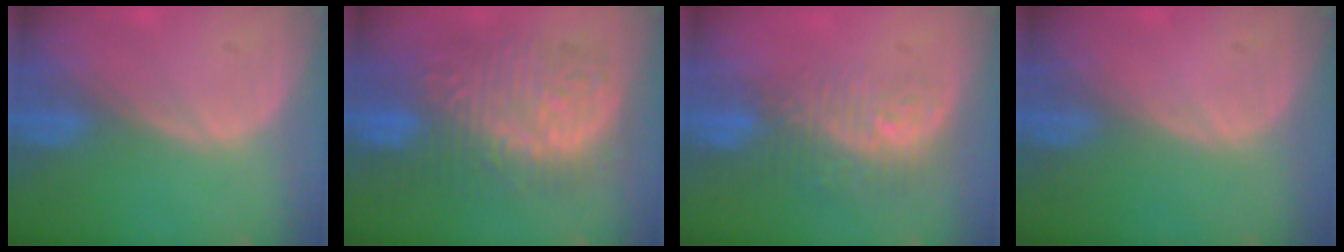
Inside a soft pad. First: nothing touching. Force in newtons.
{"total": 12.8, "press": 12.7, "slide": 1.2}
{"total": 9.6, "press": 8.0, "slide": 5.4}
{"total": 0.0}